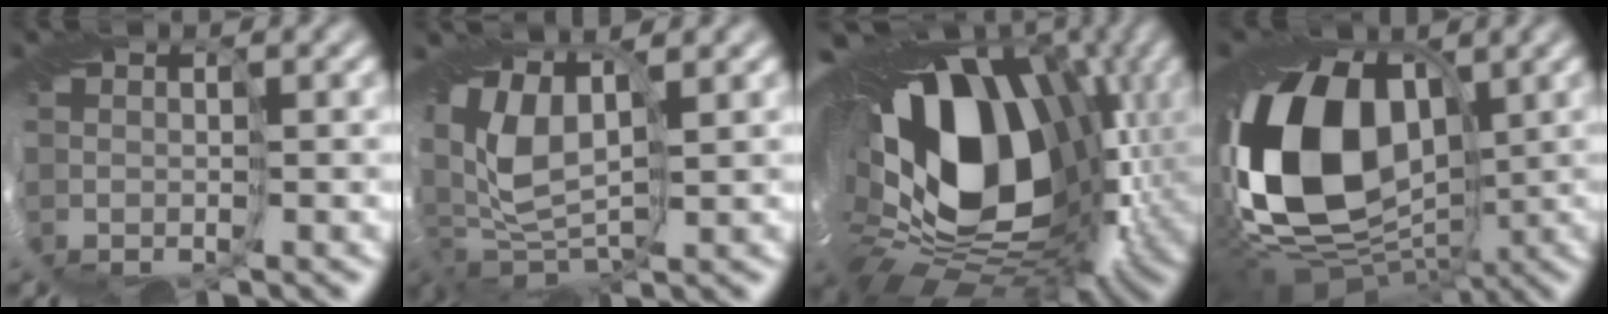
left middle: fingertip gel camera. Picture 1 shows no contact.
{"total": 7.5, "force": [0.4, 4.4, 6.1], "torque": [-0.147, 0.007, -0.002]}
{"total": 20.7, "force": [2.7, 13.8, 15.2], "torque": [-0.265, -0.045, 0.054]}
{"total": 17.2, "force": [0.6, 11.7, 12.6], "torque": [-0.272, 0.007, -0.008]}